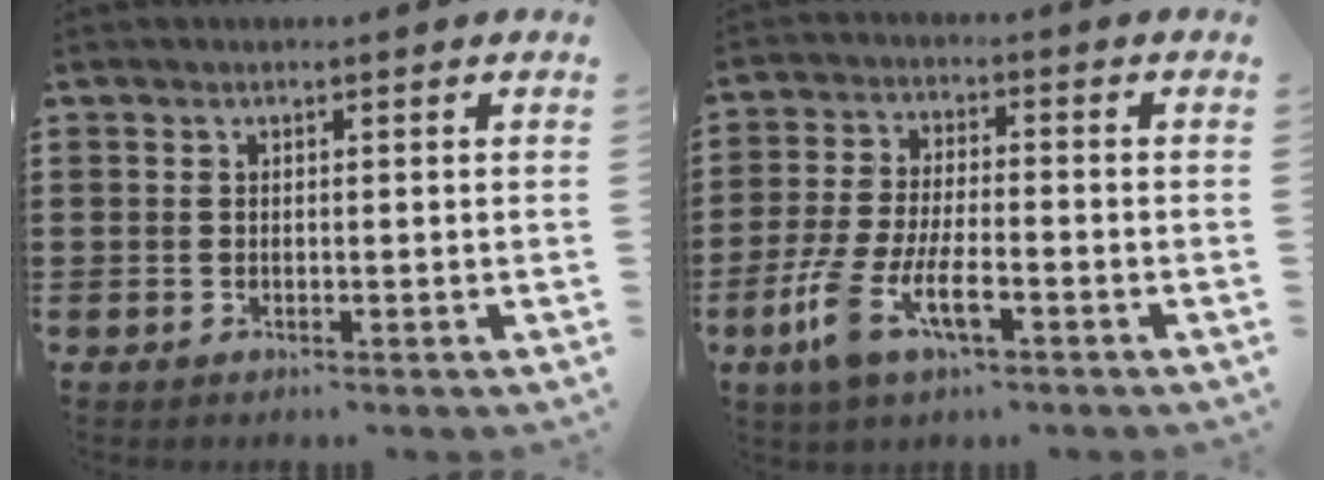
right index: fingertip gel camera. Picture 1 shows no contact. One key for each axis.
{"total": 8.5, "fx": -4.1, "fy": 2.9, "fz": 6.9, "tx": -0.166, "ty": -0.014, "tz": -0.078}